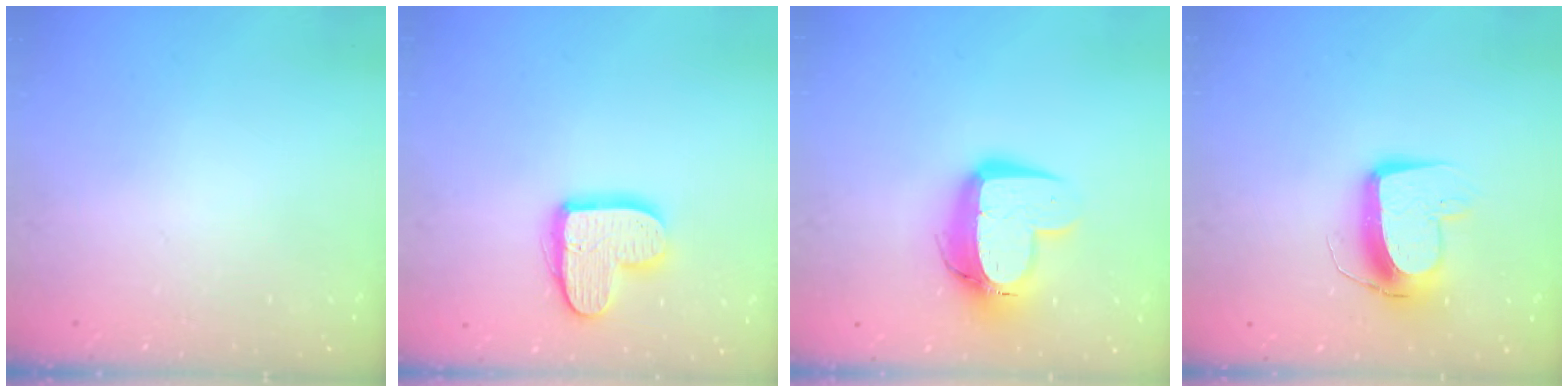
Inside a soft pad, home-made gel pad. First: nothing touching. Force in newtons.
{"total": 13.7, "press": 13.7, "slide": 0.9}
{"total": 12.9, "press": 12.9, "slide": 1.1}
{"total": 11.8, "press": 11.7, "slide": 1.1}